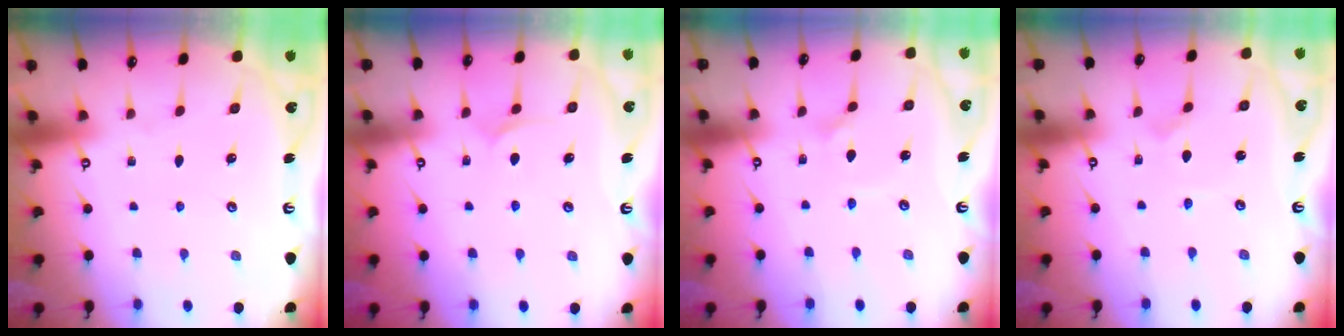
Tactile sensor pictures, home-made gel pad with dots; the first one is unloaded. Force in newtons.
{"total": 5.9, "press": 5.9, "slide": 0.3}
{"total": 2.4, "press": 2.4, "slide": 0.2}
{"total": 0.8, "press": 0.8, "slide": 0.1}